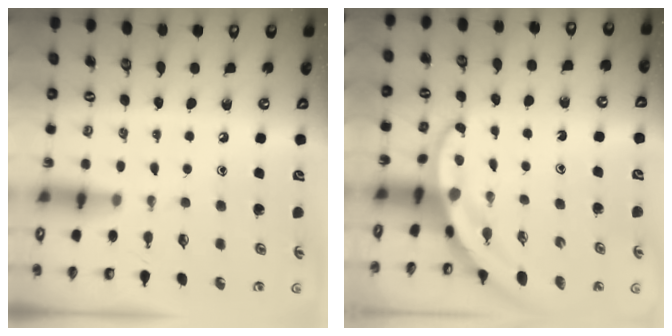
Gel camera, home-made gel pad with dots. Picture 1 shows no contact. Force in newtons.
{"total": 3.8, "press": 3.8, "slide": 0.2}